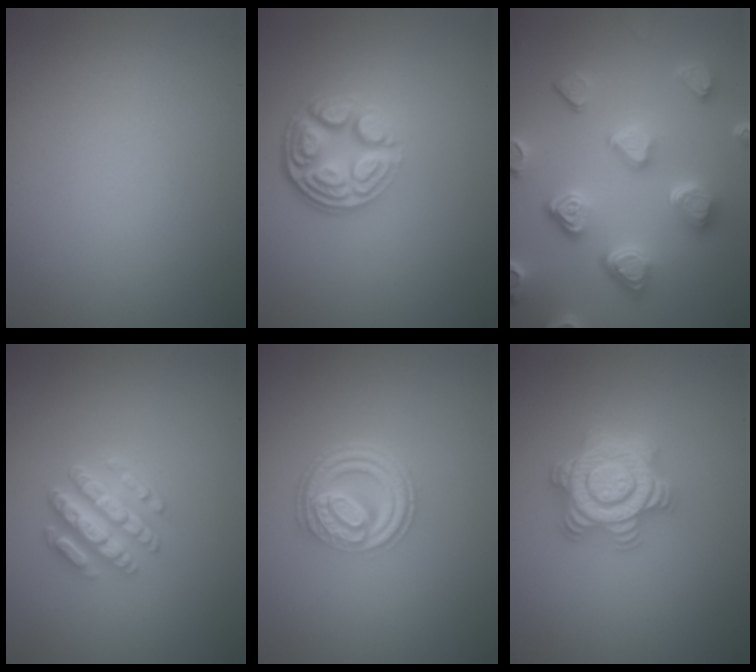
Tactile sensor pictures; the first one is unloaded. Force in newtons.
{"total": 5.0, "press": 3.5, "slide": 3.5}
{"total": 6.7, "press": 5.3, "slide": 4.0}
{"total": 4.2, "press": 3.4, "slide": 2.5}
{"total": 4.8, "press": 3.4, "slide": 3.3}
{"total": 4.6, "press": 4.6, "slide": 0.7}